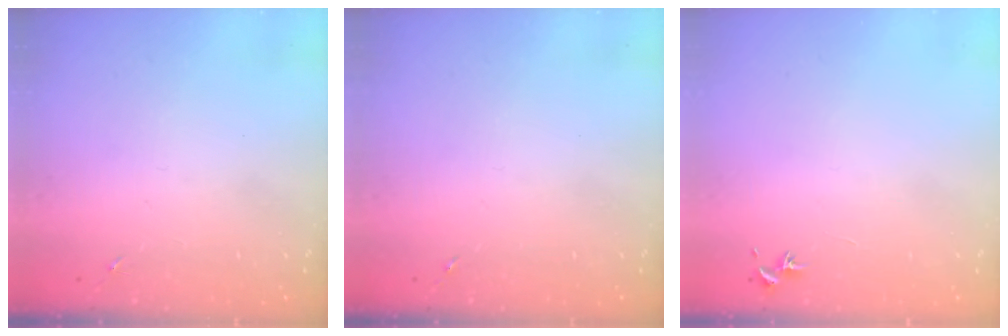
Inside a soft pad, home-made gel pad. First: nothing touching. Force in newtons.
{"total": 0.0}
{"total": 0.7, "press": 0.7, "slide": 0.3}